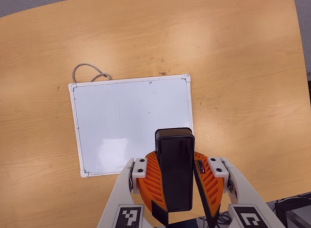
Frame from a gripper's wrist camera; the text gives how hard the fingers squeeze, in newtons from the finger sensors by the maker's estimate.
{"total": 11.9, "left": 11.6, "right": 12.3}